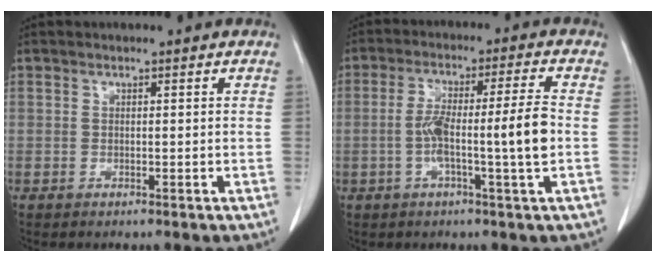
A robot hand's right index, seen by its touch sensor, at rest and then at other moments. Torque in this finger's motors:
{"motor_torque": [0.44, 0.00, 0.42, 0.08]}